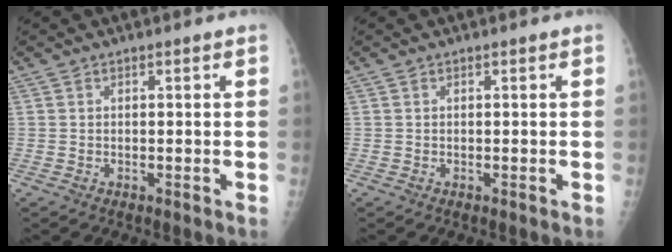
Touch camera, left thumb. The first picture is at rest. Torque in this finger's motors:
{"motor_torque": [-0.01, 0.07, -0.06, -0.07, 0.00]}